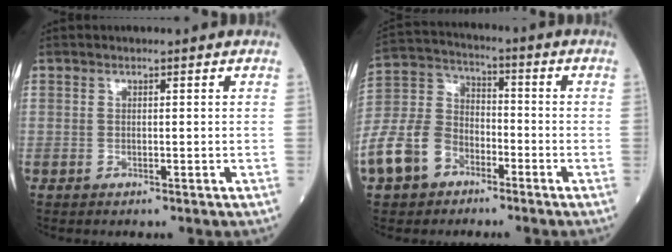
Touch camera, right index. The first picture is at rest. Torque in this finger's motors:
{"motor_torque": [1.91, -0.23, 1.05, 0.16]}